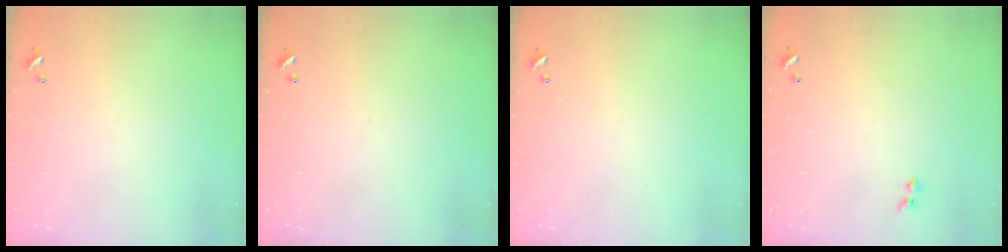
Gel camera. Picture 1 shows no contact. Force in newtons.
{"total": 0.0}
{"total": 0.0}
{"total": 1.1, "press": 0.9, "slide": 0.6}